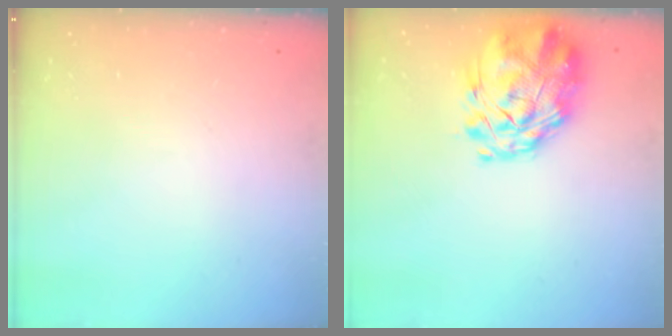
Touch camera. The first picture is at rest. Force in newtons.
{"total": 3.2, "press": 2.7, "slide": 1.8}